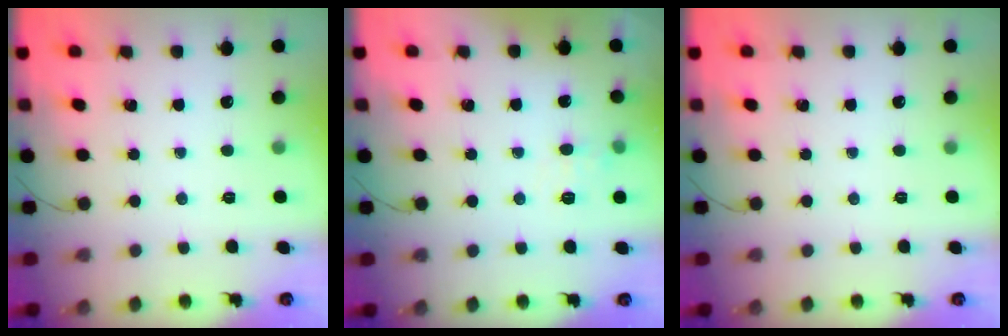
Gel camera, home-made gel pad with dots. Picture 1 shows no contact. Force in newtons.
{"total": 5.5, "press": 5.2, "slide": 1.9}
{"total": 0.0}